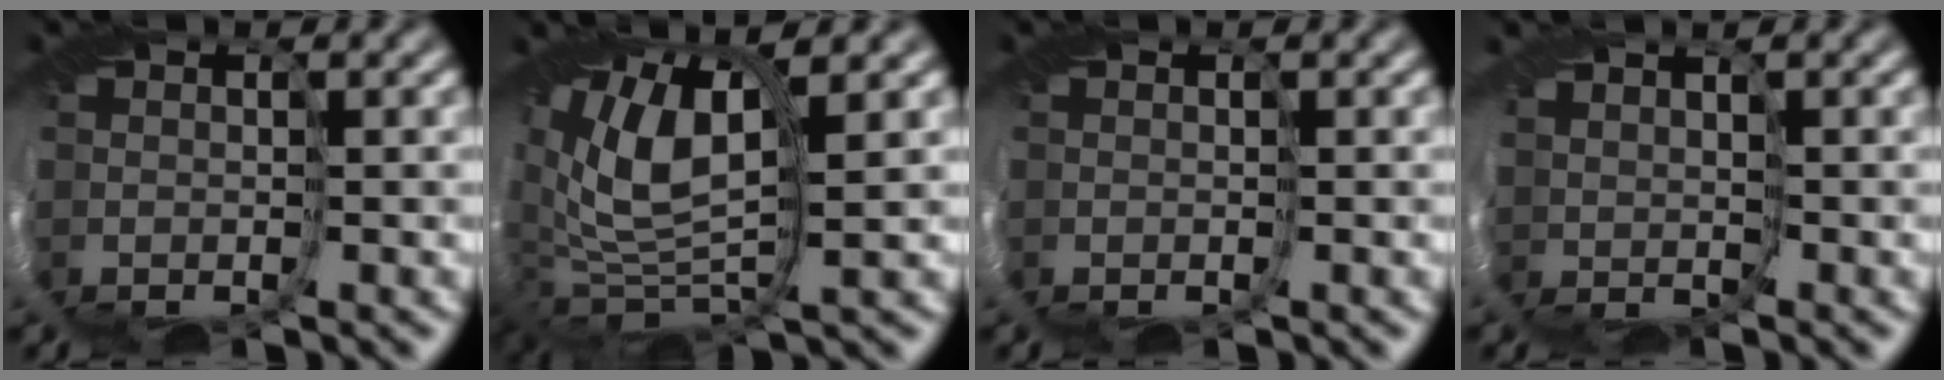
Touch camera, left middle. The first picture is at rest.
{"total": 10.7, "force": [3.0, 5.6, 8.7], "torque": [-0.184, -0.018, 0.067]}
{"total": 0.0}
{"total": 1.1, "force": [1.1, -0.1, -0.1], "torque": [-0.004, -0.002, 0.019]}